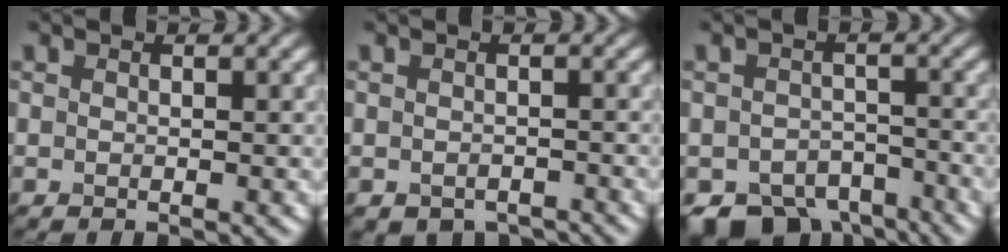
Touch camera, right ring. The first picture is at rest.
{"total": 2.3, "force": [-1.8, 1.2, 0.7], "torque": [-0.007, -0.010, -0.026]}
{"total": 6.4, "force": [-4.8, 3.3, 2.6], "torque": [-0.029, -0.014, -0.080]}